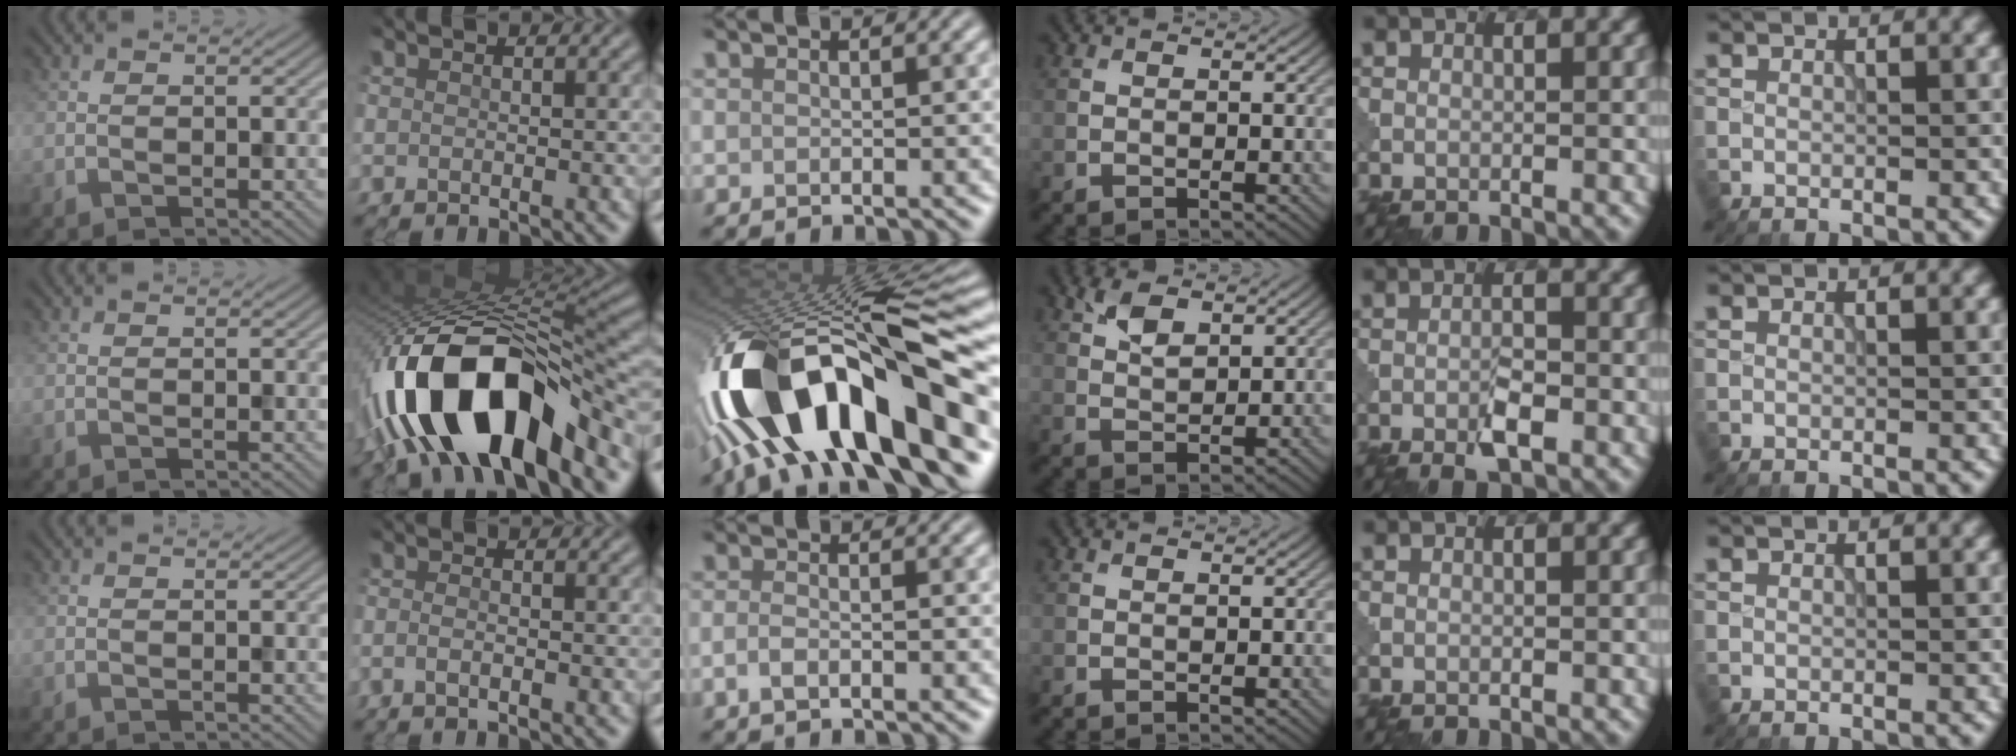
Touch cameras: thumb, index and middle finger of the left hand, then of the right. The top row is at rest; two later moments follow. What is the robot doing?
{"motion": "disassemble", "object": "puzzle pieces"}